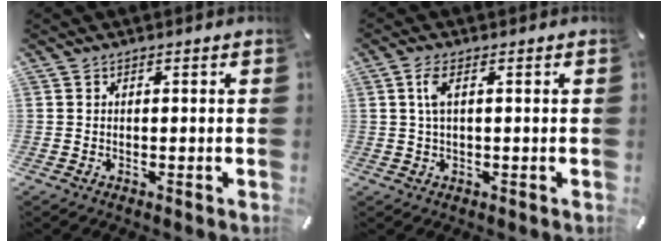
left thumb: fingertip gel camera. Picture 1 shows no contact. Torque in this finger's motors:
{"motor_torque": [0.19, -0.40, 0.22, 0.10, -0.10]}